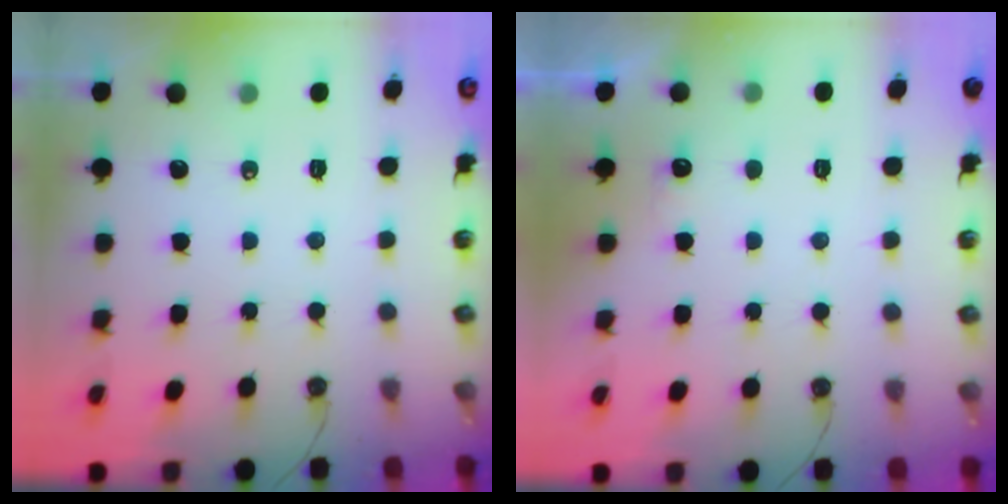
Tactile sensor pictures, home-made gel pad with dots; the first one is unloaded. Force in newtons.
{"total": 3.5, "press": 3.3, "slide": 1.1}